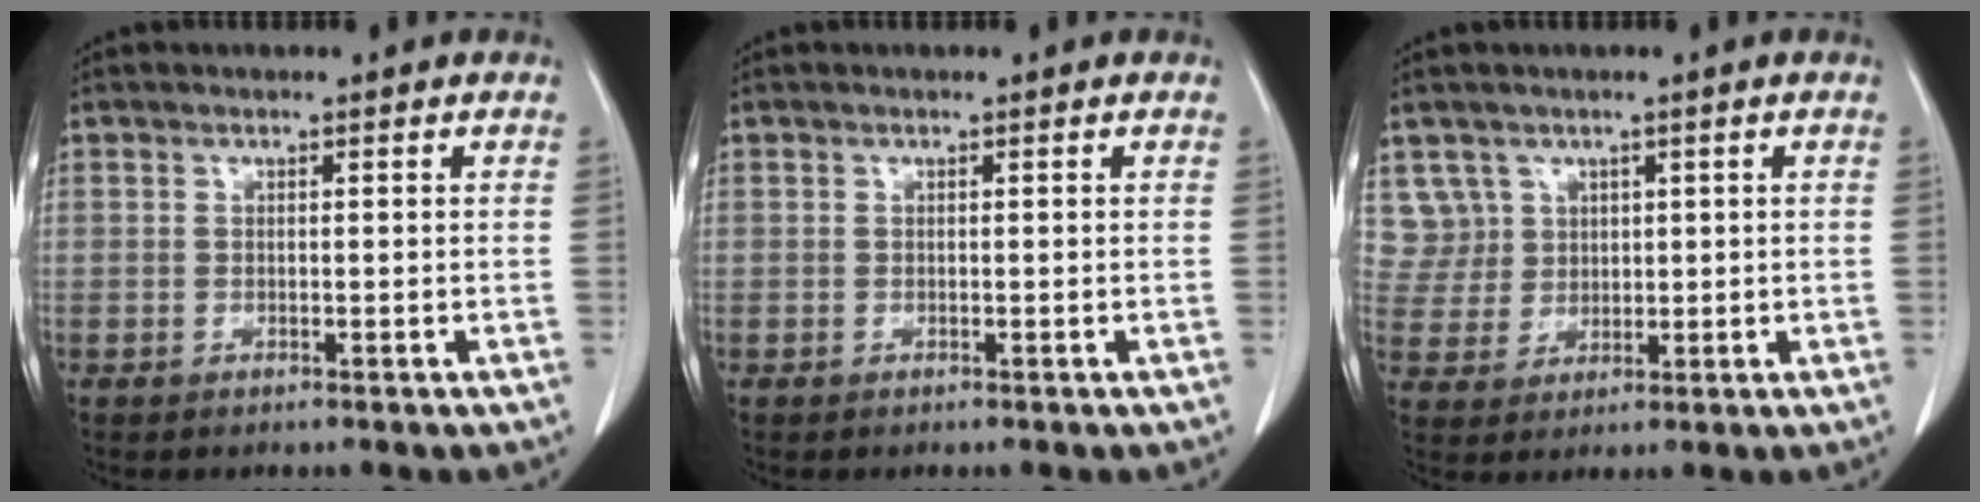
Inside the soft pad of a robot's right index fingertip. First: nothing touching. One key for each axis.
{"total": 0.0}
{"total": 5.6, "fx": 2.8, "fy": 4.9, "fz": -0.5, "tx": 0.019, "ty": 0.013, "tz": 0.064}